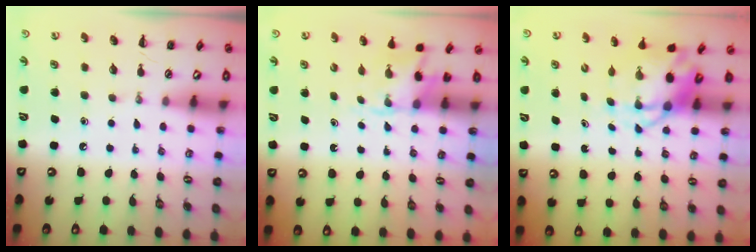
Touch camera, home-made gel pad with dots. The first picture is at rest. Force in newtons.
{"total": 2.8, "press": 2.6, "slide": 1.0}
{"total": 5.4, "press": 5.1, "slide": 1.7}